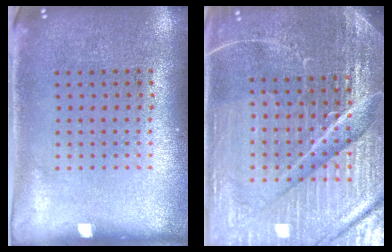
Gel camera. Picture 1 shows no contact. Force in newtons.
{"total": 6.3, "press": 5.6, "slide": 2.8}